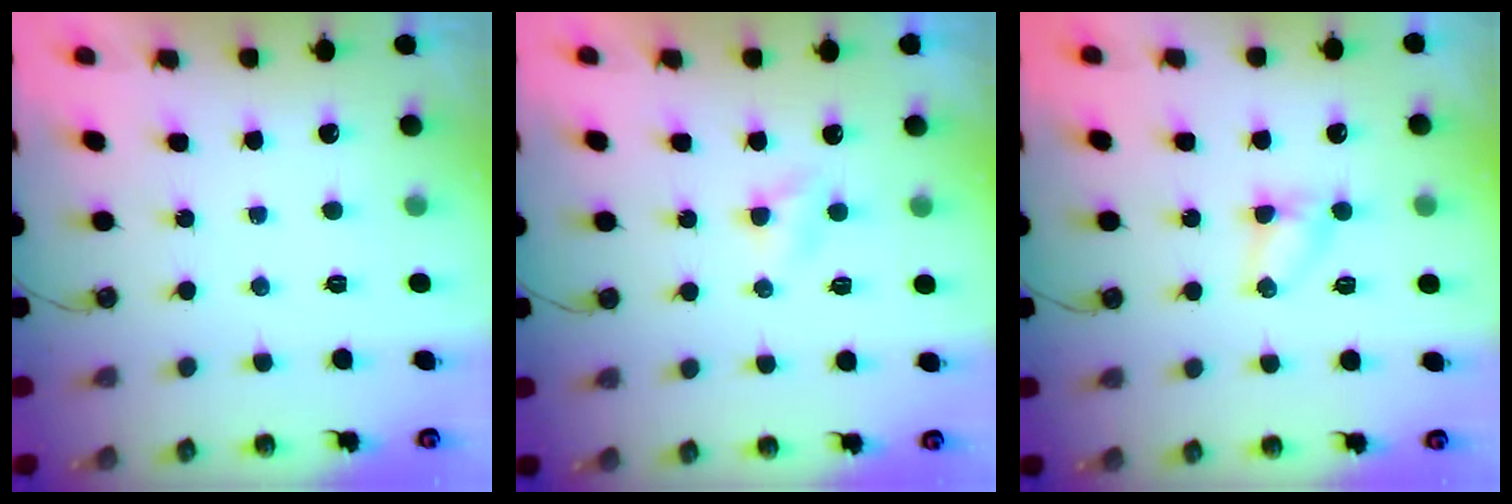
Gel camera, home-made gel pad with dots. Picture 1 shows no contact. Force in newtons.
{"total": 2.7, "press": 2.6, "slide": 0.4}
{"total": 3.6, "press": 3.6, "slide": 0.4}